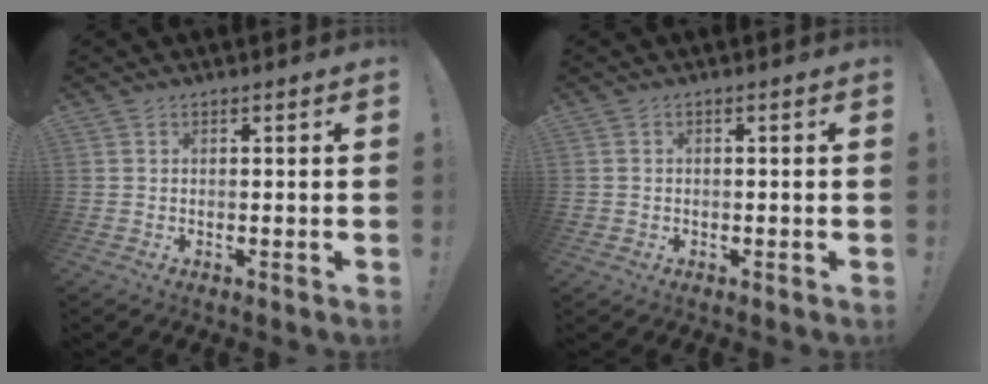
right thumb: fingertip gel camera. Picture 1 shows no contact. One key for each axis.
{"total": 1.3, "fx": -0.5, "fy": 1.1, "fz": 0.5, "tx": -0.012, "ty": 0.004, "tz": -0.009}